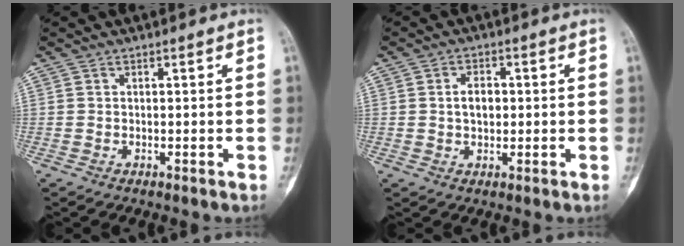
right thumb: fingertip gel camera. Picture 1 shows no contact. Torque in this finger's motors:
{"motor_torque": [0.80, 0.57, 0.24, -0.24, 0.22]}